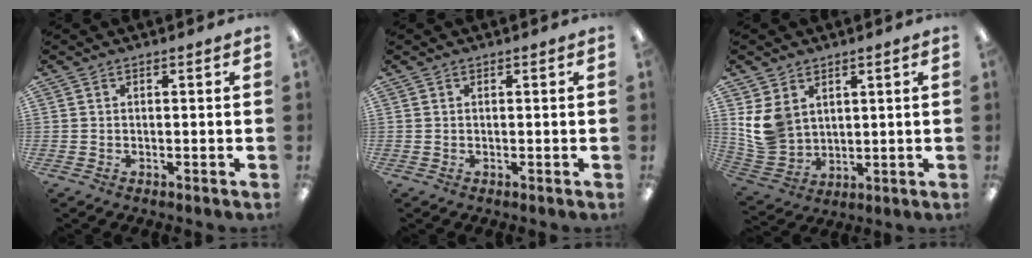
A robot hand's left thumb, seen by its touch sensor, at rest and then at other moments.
{"total": 0.0}
{"total": 9.4, "force": [3.4, 7.7, 4.2], "torque": [-0.114, -0.009, 0.072]}